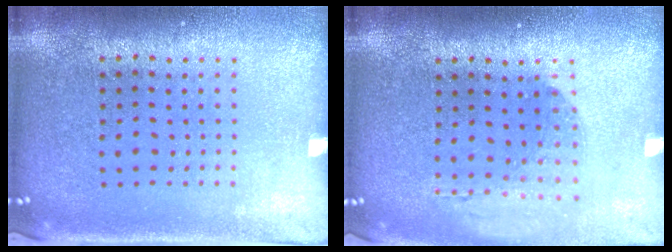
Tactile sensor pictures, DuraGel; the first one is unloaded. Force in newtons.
{"total": 1.2, "press": 1.2, "slide": 0.2}